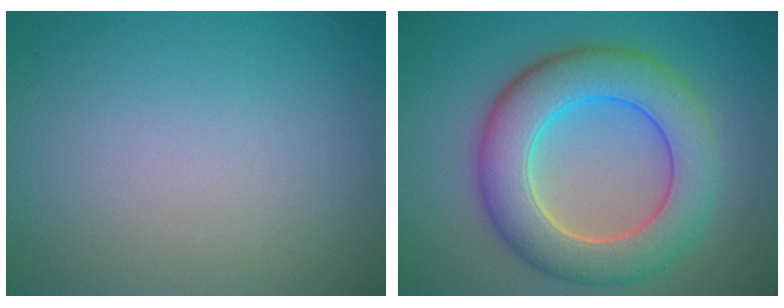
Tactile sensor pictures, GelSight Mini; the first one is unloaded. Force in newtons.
{"total": 8.9, "press": 8.8, "slide": 0.6}